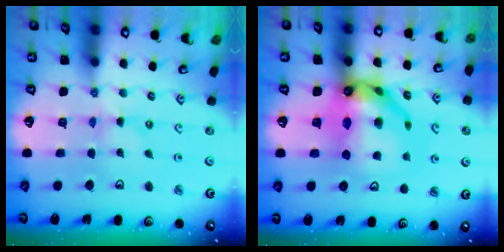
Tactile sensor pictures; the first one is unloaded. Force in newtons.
{"total": 17.7, "press": 17.6, "slide": 1.8}